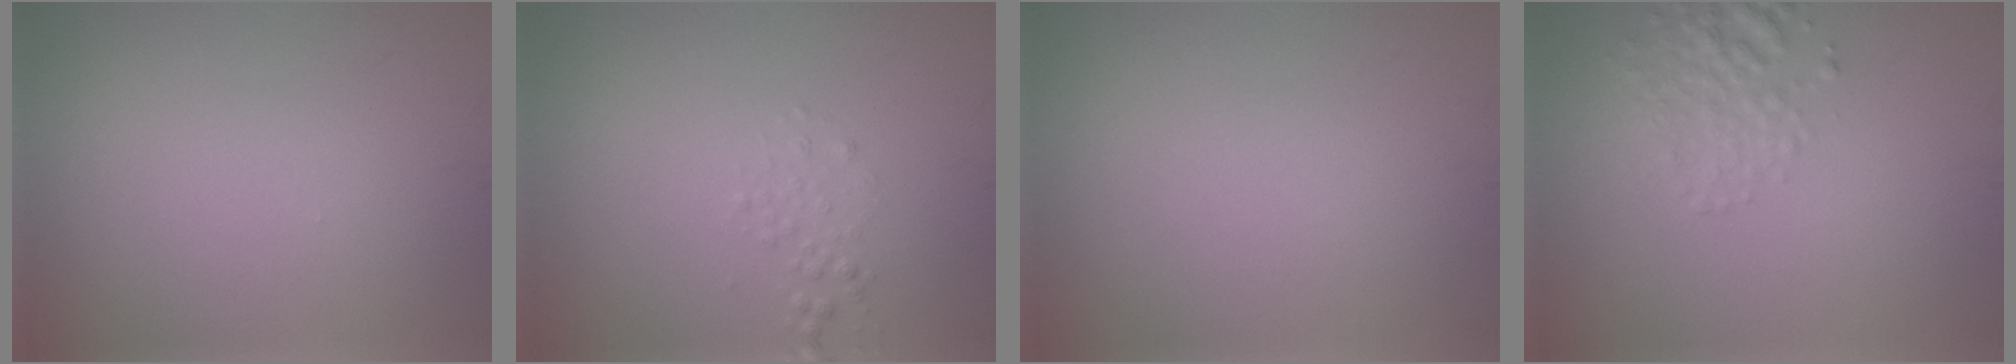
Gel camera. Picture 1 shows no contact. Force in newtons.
{"total": 0.9, "press": 0.9, "slide": 0.1}
{"total": 0.0}
{"total": 2.6, "press": 2.6, "slide": 0.1}